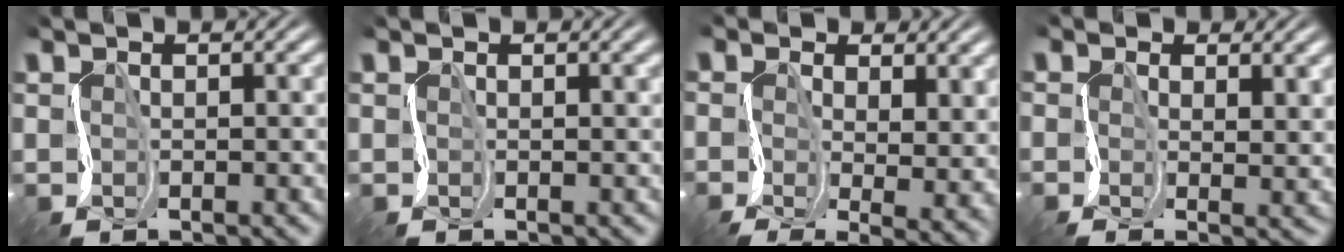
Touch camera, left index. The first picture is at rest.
{"total": 2.3, "force": [1.2, 0.9, 1.8], "torque": [-0.030, 0.013, 0.008]}
{"total": 2.6, "force": [-0.6, 0.5, 2.5], "torque": [-0.032, -0.020, -0.019]}
{"total": 1.4, "force": [0.1, -1.0, -0.9], "torque": [0.020, -0.013, -0.004]}